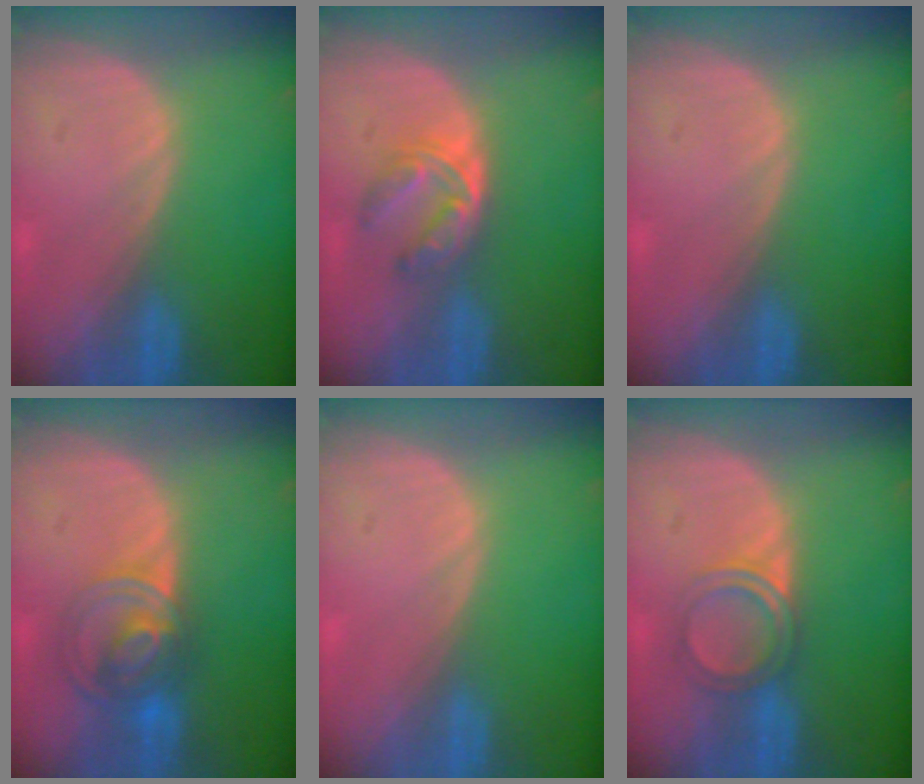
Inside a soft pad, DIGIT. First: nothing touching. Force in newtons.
{"total": 6.0, "press": 4.9, "slide": 3.5}
{"total": 0.0}
{"total": 7.5, "press": 6.2, "slide": 4.1}
{"total": 0.0}
{"total": 4.2, "press": 4.0, "slide": 1.4}